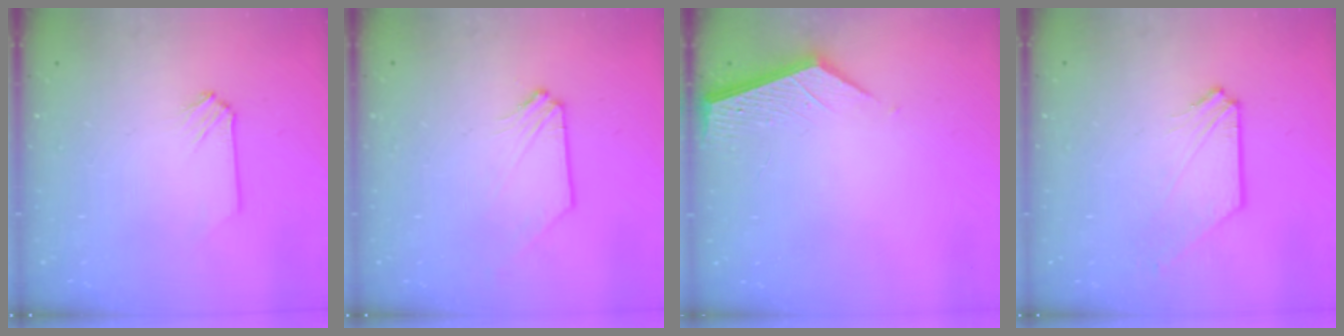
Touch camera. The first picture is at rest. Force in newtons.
{"total": 1.4, "press": 1.4, "slide": 0.2}
{"total": 4.4, "press": 4.4, "slide": 0.1}
{"total": 1.0, "press": 1.0, "slide": 0.1}